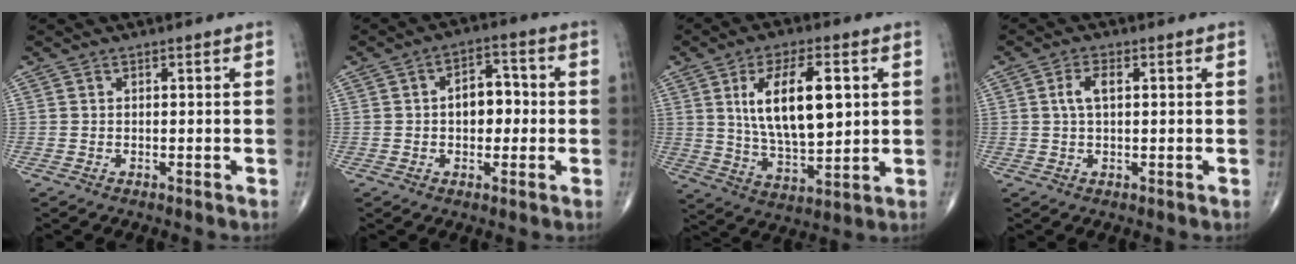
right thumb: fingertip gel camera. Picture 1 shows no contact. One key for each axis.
{"total": 7.1, "fx": 0.0, "fy": 4.6, "fz": 5.4, "tx": -0.059, "ty": 0.019, "tz": -0.007}
{"total": 16.0, "fx": 3.7, "fy": 7.1, "fz": 13.9, "tx": -0.225, "ty": -0.014, "tz": 0.073}
{"total": 3.6, "fx": 0.7, "fy": 1.7, "fz": 3.1, "tx": -0.068, "ty": 0.009, "tz": 0.013}